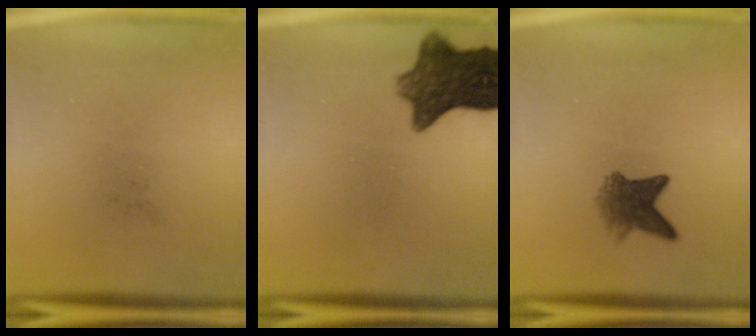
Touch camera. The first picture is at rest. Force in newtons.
{"total": 9.7}
{"total": 4.3}